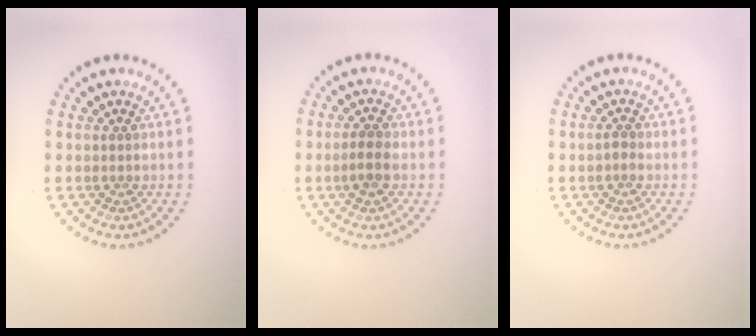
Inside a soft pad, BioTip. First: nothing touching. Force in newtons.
{"total": 1.4, "press": 1.3, "slide": 0.5}
{"total": 0.9, "press": 0.9, "slide": 0.3}